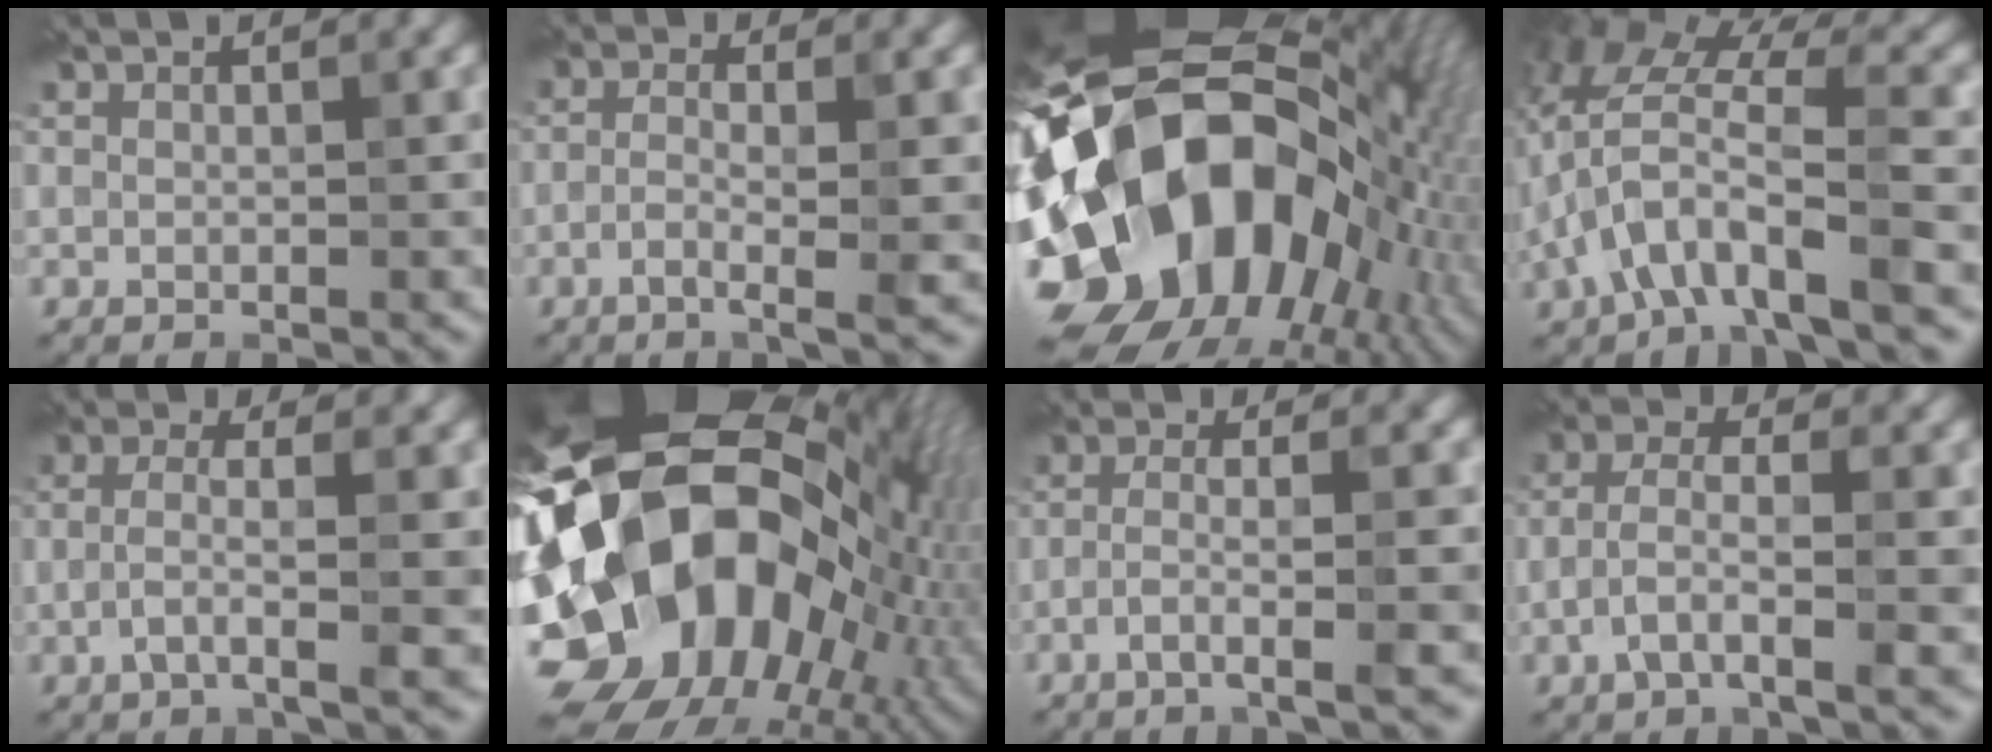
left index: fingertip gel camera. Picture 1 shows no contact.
{"total": 4.9, "force": [-1.3, 0.9, 4.7], "torque": [-0.080, -0.001, -0.027]}
{"total": 21.3, "force": [-3.8, 14.5, 15.1], "torque": [-0.318, -0.011, -0.074]}
{"total": 8.5, "force": [-1.9, 2.8, 7.8], "torque": [-0.156, 0.015, -0.040]}
{"total": 4.3, "force": [-0.9, 0.8, 4.1], "torque": [-0.084, 0.003, -0.023]}
{"total": 20.2, "force": [-1.5, 14.6, 13.8], "torque": [-0.298, 0.024, -0.041]}
{"total": 4.6, "force": [-2.0, 0.5, 4.1], "torque": [-0.069, 0.007, -0.049]}
{"total": 4.9, "force": [-1.4, 1.7, 4.4], "torque": [-0.097, 0.007, -0.032]}